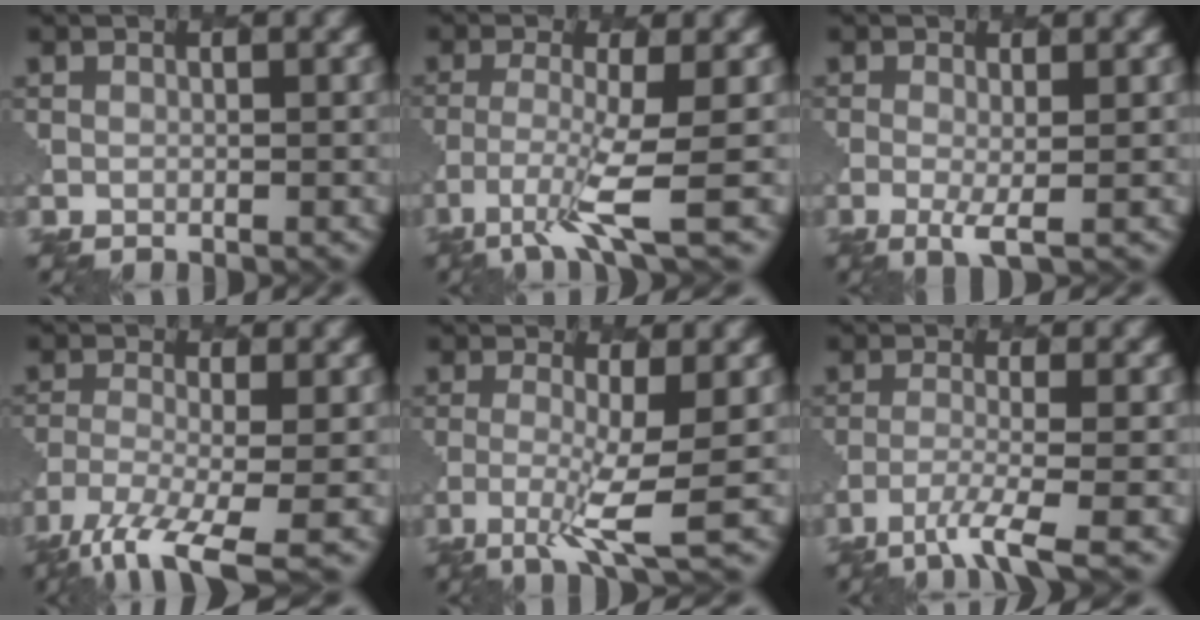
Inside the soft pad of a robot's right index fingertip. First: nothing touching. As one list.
[{"total": 4.6, "force": [-2.4, 0.4, 3.8], "torque": [-0.084, -0.016, -0.055]}, {"total": 2.0, "force": [-0.5, 0.4, 1.9], "torque": [-0.043, -0.009, -0.010]}, {"total": 8.2, "force": [-5.5, 2.1, 5.7], "torque": [-0.110, -0.016, -0.104]}, {"total": 4.4, "force": [-1.5, 0.5, 4.1], "torque": [-0.084, -0.009, -0.035]}, {"total": 4.2, "force": [-2.6, 0.6, 3.2], "torque": [-0.057, -0.007, -0.057]}]